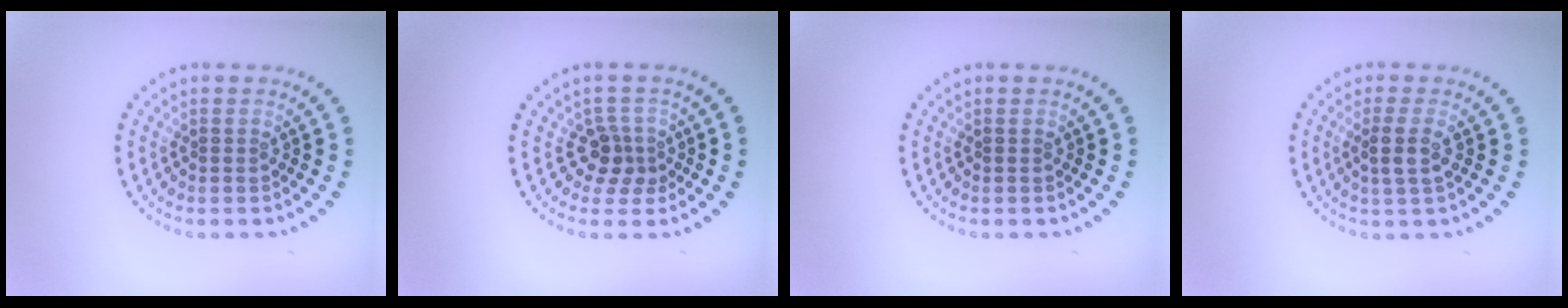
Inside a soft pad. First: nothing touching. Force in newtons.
{"total": 2.4, "press": 1.7, "slide": 1.6}
{"total": 0.0}
{"total": 2.0, "press": 1.7, "slide": 1.2}